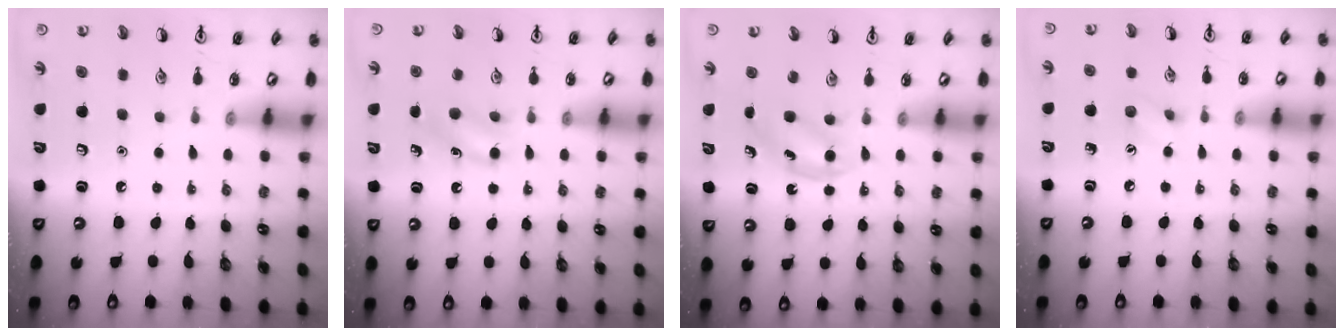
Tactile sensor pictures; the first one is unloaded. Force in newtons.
{"total": 6.8, "press": 6.6, "slide": 1.9}
{"total": 4.5, "press": 4.2, "slide": 1.5}
{"total": 5.0, "press": 4.8, "slide": 1.4}